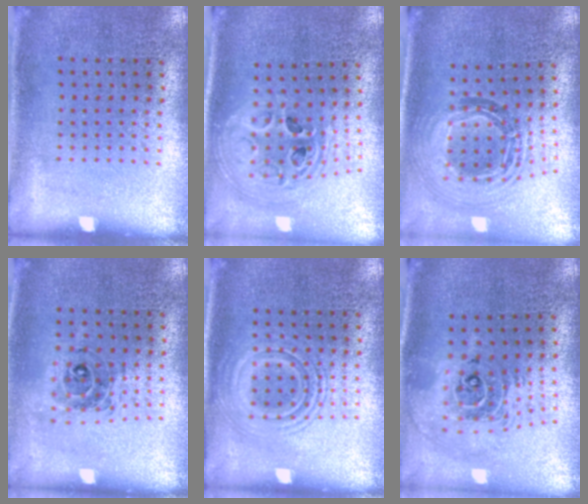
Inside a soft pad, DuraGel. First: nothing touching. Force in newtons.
{"total": 2.5, "press": 1.9, "slide": 1.6}
{"total": 1.3, "press": 1.2, "slide": 0.6}
{"total": 0.8, "press": 0.8, "slide": 0.1}
{"total": 1.9, "press": 1.9, "slide": 0.3}
{"total": 2.2, "press": 1.6, "slide": 1.5}